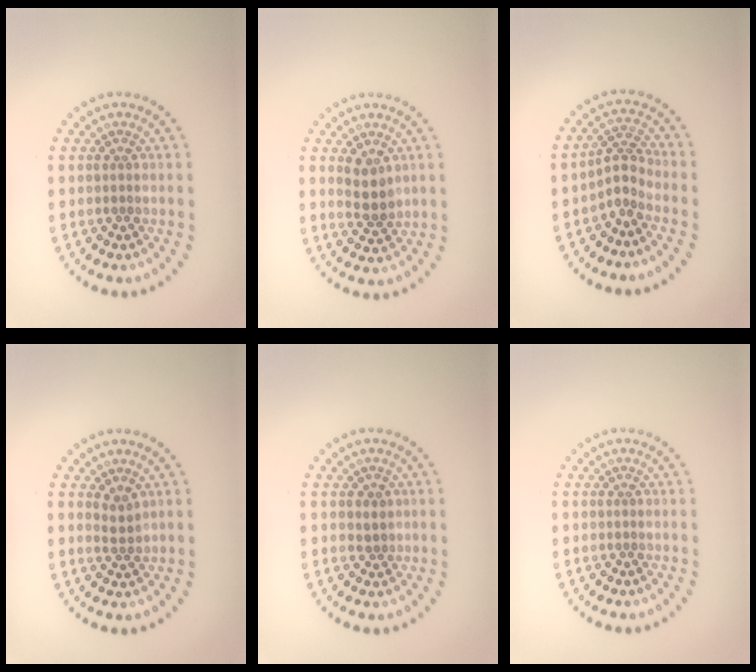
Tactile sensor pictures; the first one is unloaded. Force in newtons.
{"total": 2.7, "press": 2.5, "slide": 1.0}
{"total": 2.3, "press": 1.5, "slide": 1.7}
{"total": 1.3, "press": 1.1, "slide": 0.8}
{"total": 1.0, "press": 0.8, "slide": 0.7}
{"total": 0.0}